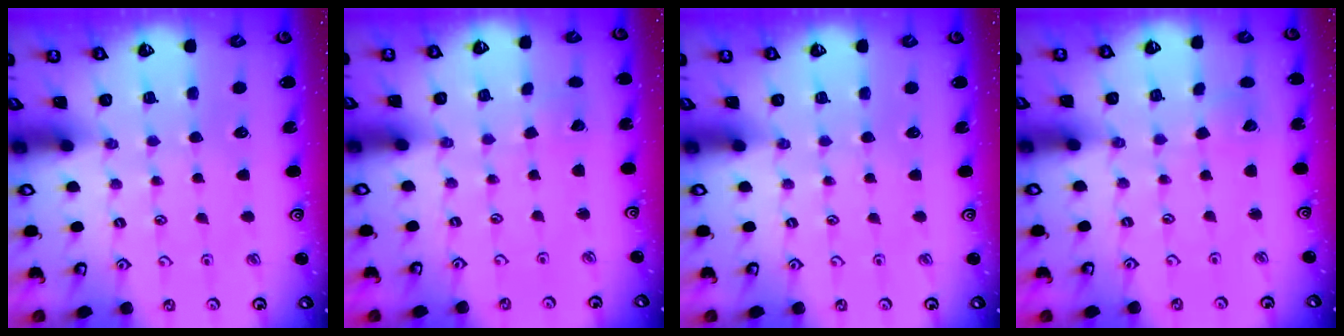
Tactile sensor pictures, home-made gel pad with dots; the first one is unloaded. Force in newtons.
{"total": 1.6, "press": 1.6, "slide": 0.0}
{"total": 0.0}
{"total": 2.7, "press": 2.7, "slide": 0.3}